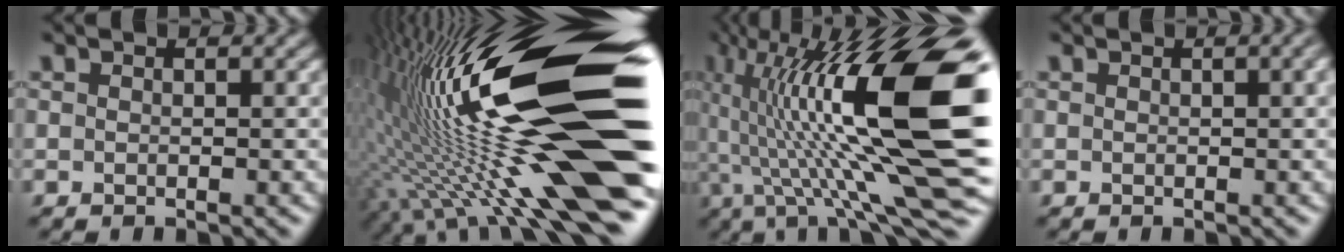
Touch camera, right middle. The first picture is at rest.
{"total": 21.5, "force": [0.2, 5.4, 20.8], "torque": [-0.330, -0.002, -0.011]}
{"total": 18.5, "force": [2.6, 5.3, 17.5], "torque": [-0.284, 0.025, 0.051]}
{"total": 2.2, "force": [0.7, 0.8, 1.9], "torque": [-0.014, 0.006, 0.010]}